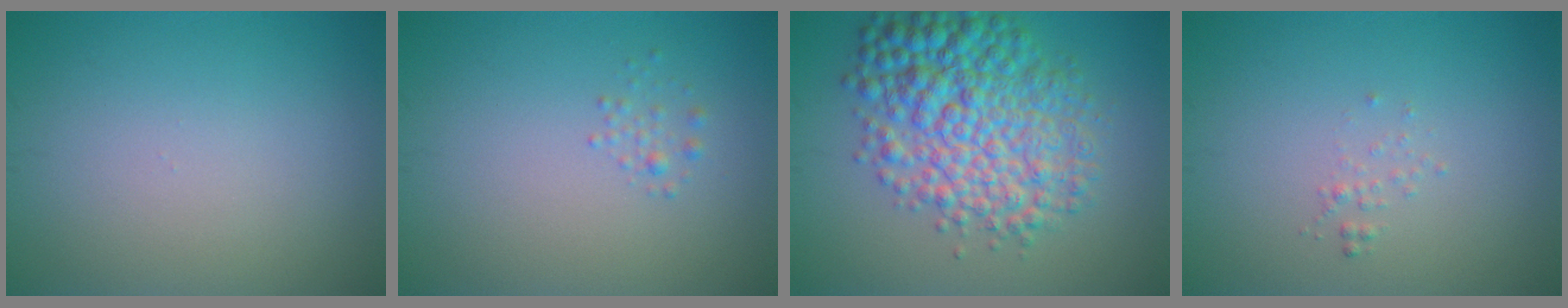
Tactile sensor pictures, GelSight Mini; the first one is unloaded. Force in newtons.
{"total": 0.9, "press": 0.9, "slide": 0.1}
{"total": 8.5, "press": 8.5, "slide": 0.1}
{"total": 0.6, "press": 0.6, "slide": 0.1}